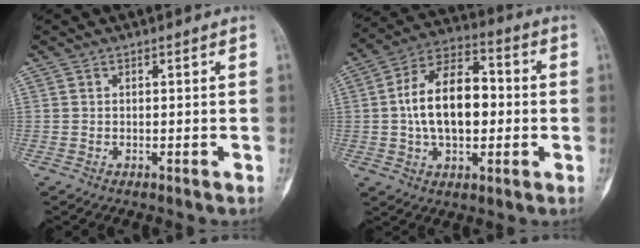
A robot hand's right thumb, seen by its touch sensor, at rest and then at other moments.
{"total": 15.9, "force": [0.0, 9.3, 12.9], "torque": [-0.196, 0.029, -0.007]}